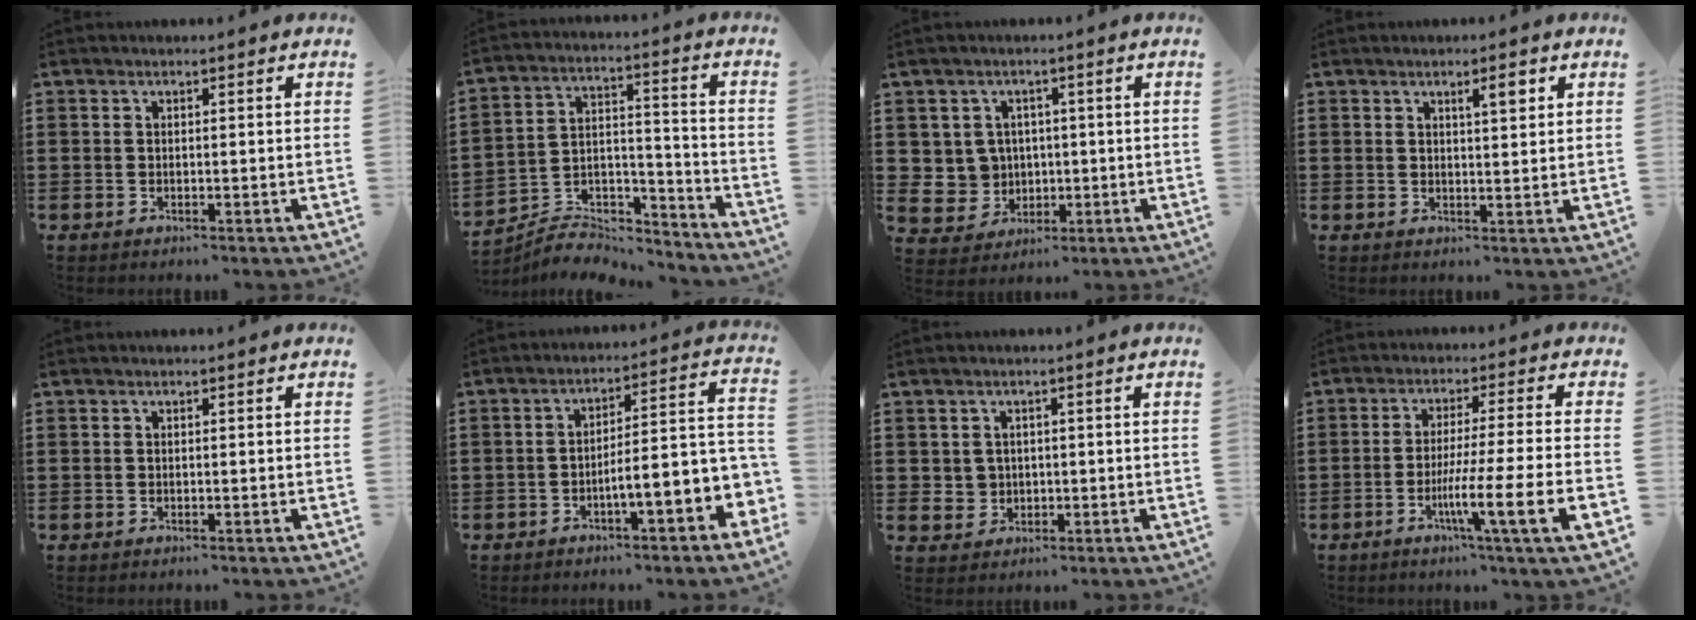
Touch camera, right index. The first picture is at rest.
{"total": 6.5, "force": [-6.2, 1.6, 0.7], "torque": [-0.014, 0.009, -0.124]}
{"total": 4.3, "force": [0.7, 4.2, 0.5], "torque": [-0.034, 0.010, 0.014]}
{"total": 2.8, "force": [1.4, 0.6, 2.4], "torque": [-0.033, -0.002, 0.019]}
{"total": 0.0}
{"total": 5.5, "force": [-2.7, 0.4, 4.8], "torque": [-0.078, -0.031, -0.058]}
{"total": 1.8, "force": [0.4, 1.8, 0.2], "torque": [-0.013, 0.008, 0.006]}
{"total": 10.3, "force": [-4.2, -0.6, 9.3], "torque": [-0.167, -0.017, -0.079]}